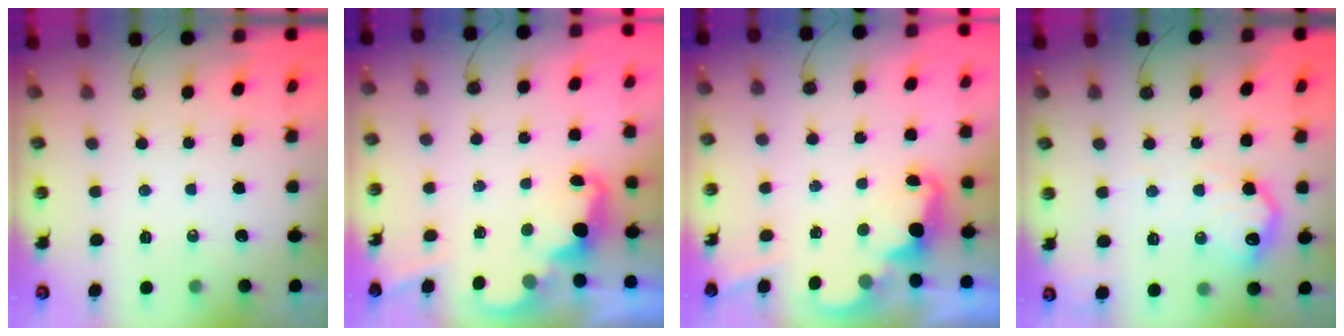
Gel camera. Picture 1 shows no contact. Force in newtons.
{"total": 2.3, "press": 2.2, "slide": 0.5}
{"total": 2.3, "press": 2.2, "slide": 0.5}
{"total": 13.3, "press": 13.3, "slide": 0.6}